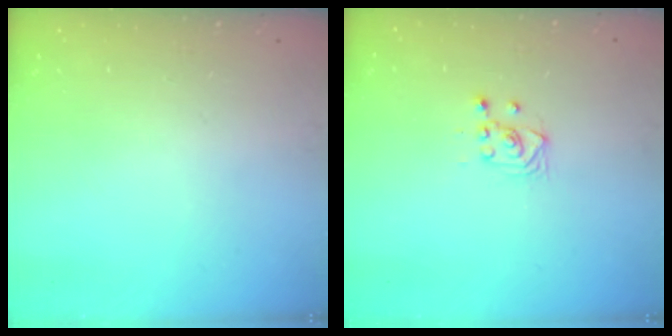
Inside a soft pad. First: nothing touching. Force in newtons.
{"total": 4.2, "press": 3.9, "slide": 1.7}